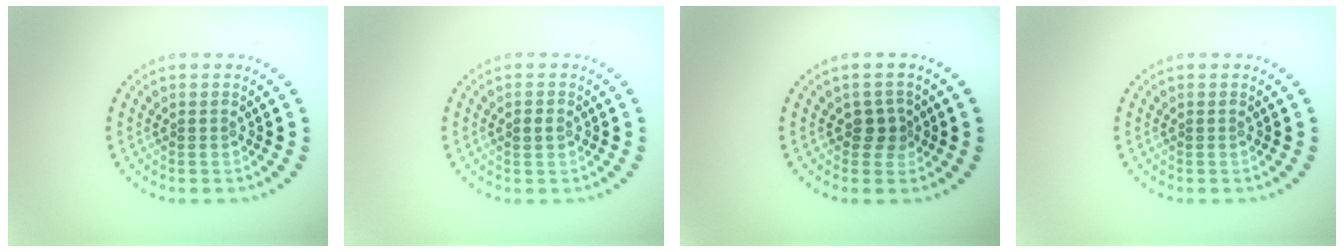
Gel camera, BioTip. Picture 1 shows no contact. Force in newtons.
{"total": 1.0, "press": 1.0, "slide": 0.2}
{"total": 1.7, "press": 1.4, "slide": 1.0}
{"total": 0.0}